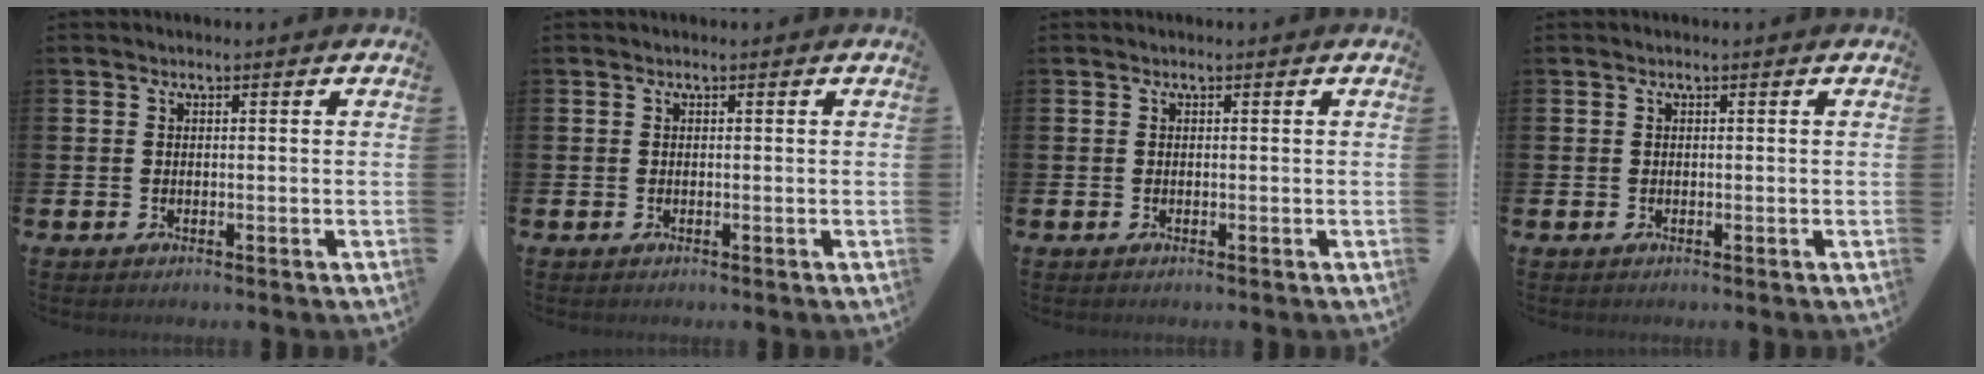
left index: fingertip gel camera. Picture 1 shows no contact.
{"total": 0.0}
{"total": 0.0}
{"total": 0.0}